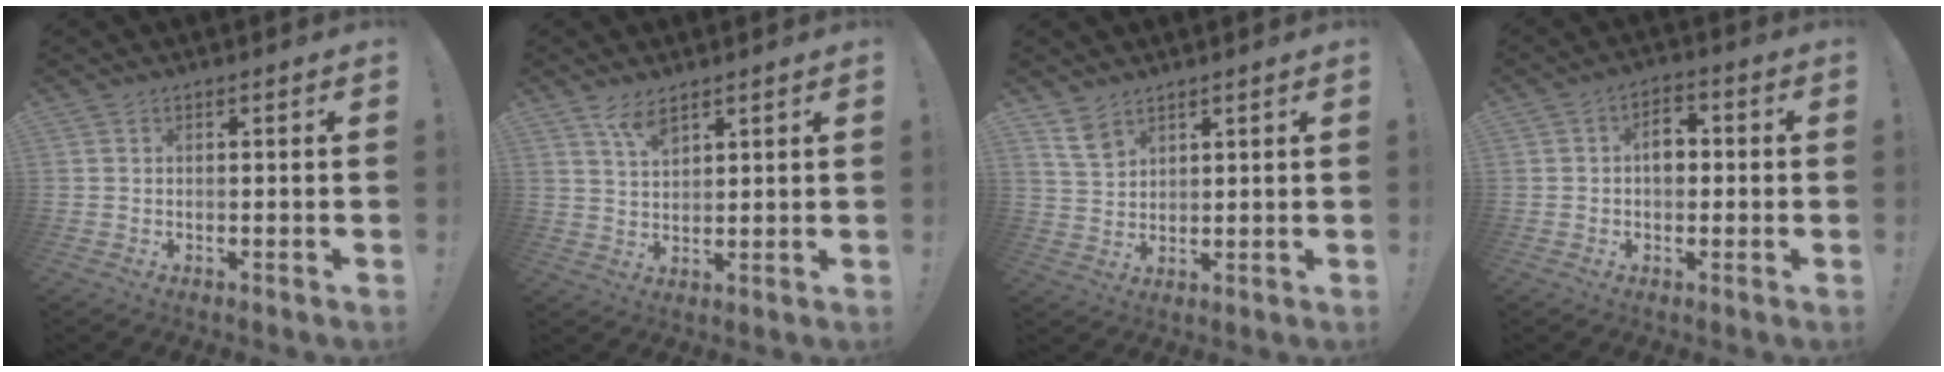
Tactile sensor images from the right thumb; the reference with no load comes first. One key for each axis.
{"total": 5.8, "fx": 4.2, "fy": 2.2, "fz": 3.3, "tx": -0.060, "ty": -0.021, "tz": 0.075}
{"total": 6.1, "fx": 4.4, "fy": 3.6, "fz": 2.4, "tx": -0.037, "ty": -0.026, "tz": 0.084}
{"total": 5.8, "fx": 0.2, "fy": 4.2, "fz": 4.0, "tx": -0.056, "ty": 0.010, "tz": 0.000}